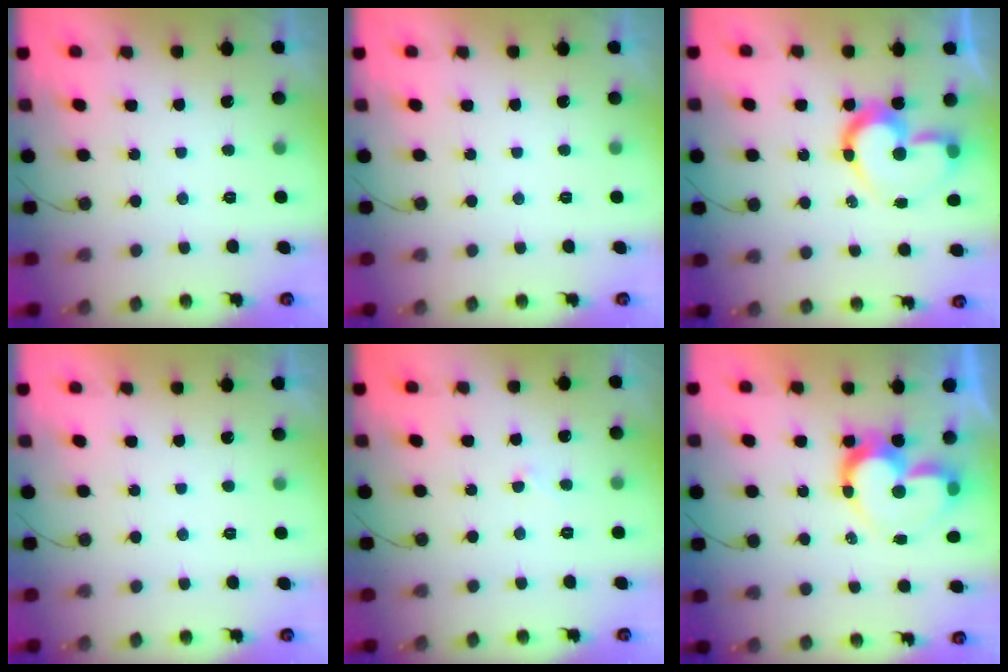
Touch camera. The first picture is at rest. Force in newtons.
{"total": 0.0}
{"total": 13.3, "press": 13.1, "slide": 1.9}
{"total": 1.7, "press": 1.7, "slide": 0.0}
{"total": 2.9, "press": 2.9, "slide": 0.3}
{"total": 12.6, "press": 12.6, "slide": 1.4}